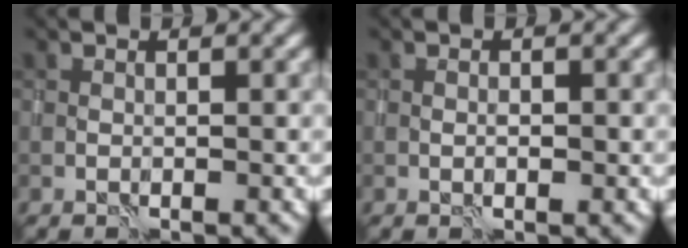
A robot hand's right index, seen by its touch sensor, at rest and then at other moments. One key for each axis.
{"total": 0.8, "fx": 0.0, "fy": 0.3, "fz": 0.7, "tx": -0.009, "ty": 0.001, "tz": 0.001}